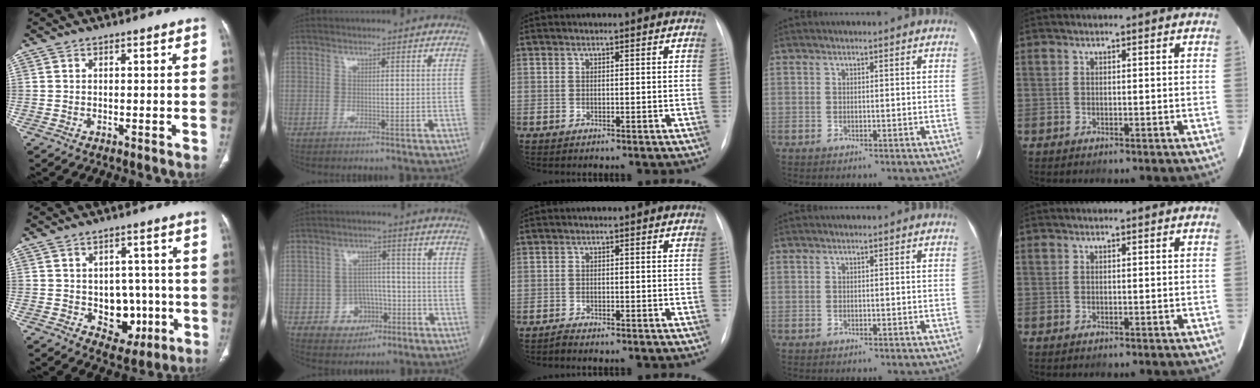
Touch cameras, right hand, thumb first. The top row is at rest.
{"thumb": {"total": 8.9, "force": [-1.7, 6.8, 5.5], "torque": [-0.027, 0.012, -0.009]}, "index": {"total": 6.3, "force": [-2.4, 5.6, 1.6], "torque": [-0.017, 0.016, -0.027]}, "middle": {"total": 1.4, "force": [-1.3, 0.2, 0.6], "torque": [-0.015, -0.002, -0.018]}}